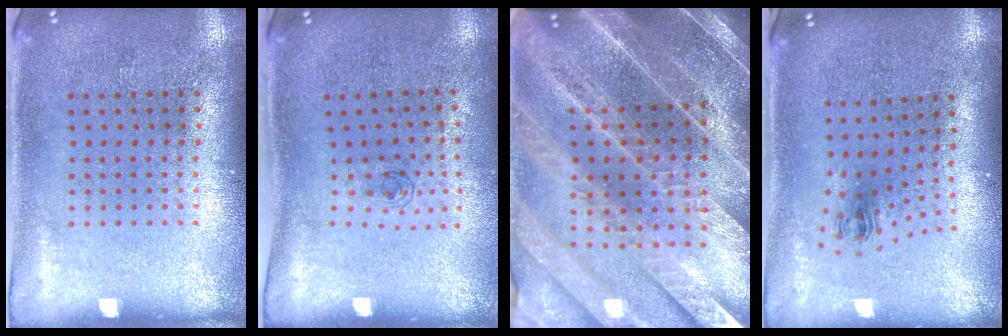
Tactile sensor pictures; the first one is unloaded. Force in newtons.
{"total": 0.5, "press": 0.3, "slide": 0.5}
{"total": 4.4, "press": 4.0, "slide": 1.9}
{"total": 1.0, "press": 0.4, "slide": 0.9}